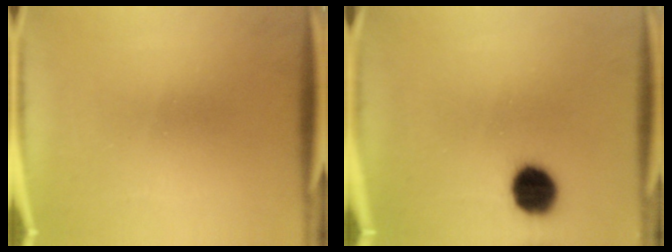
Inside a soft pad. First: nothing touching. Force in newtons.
{"total": 9.1}